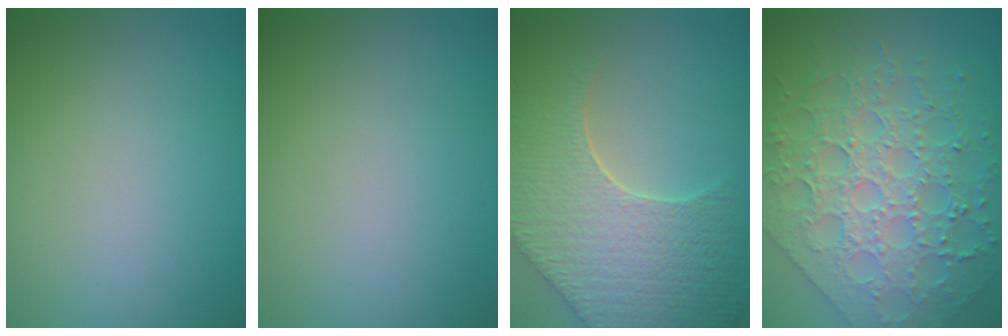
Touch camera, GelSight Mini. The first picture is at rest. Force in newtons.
{"total": 0.0}
{"total": 9.0, "press": 6.4, "slide": 6.3}
{"total": 6.5, "press": 5.8, "slide": 3.0}